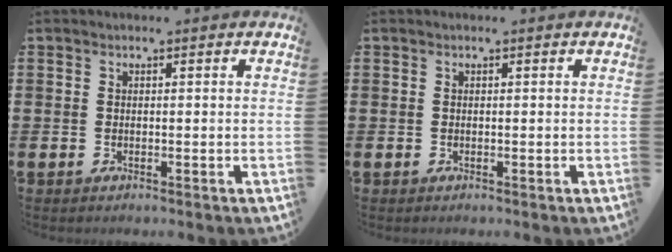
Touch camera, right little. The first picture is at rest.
{"total": 0.0}